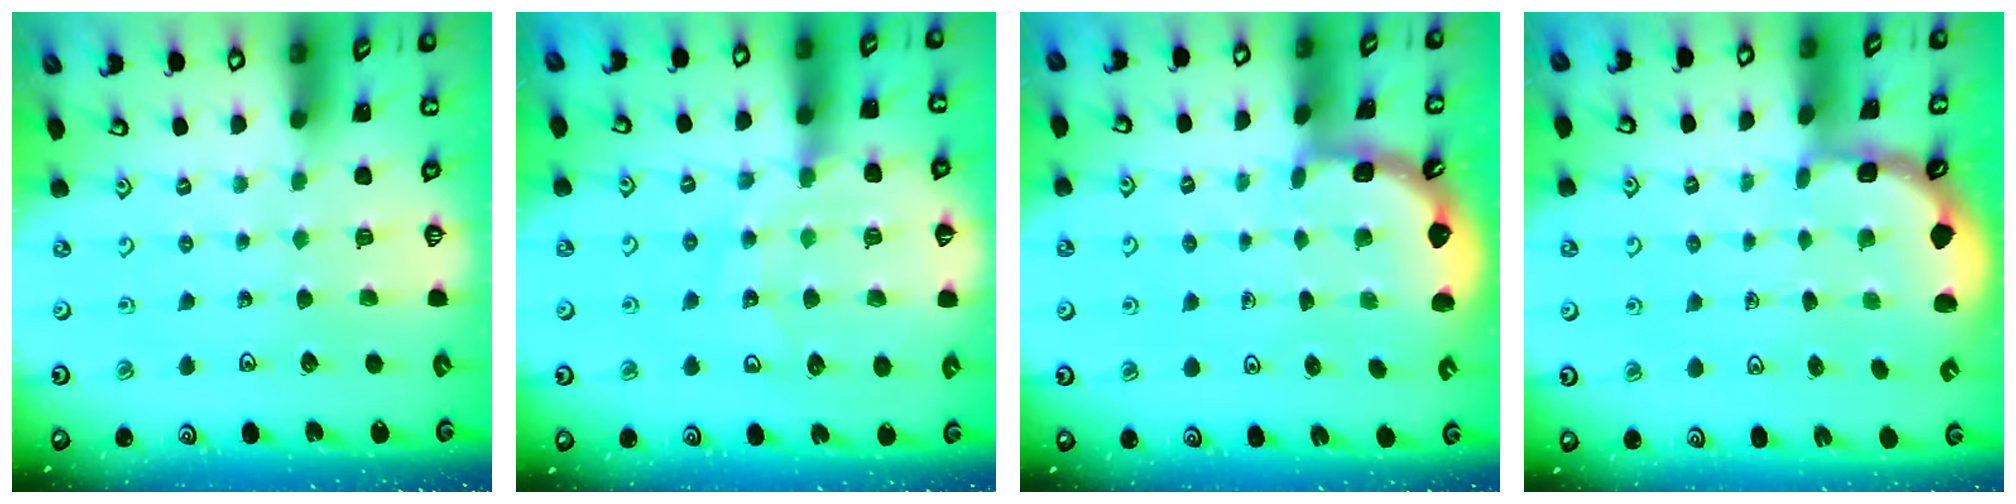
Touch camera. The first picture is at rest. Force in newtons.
{"total": 12.6, "press": 12.6, "slide": 1.4}
{"total": 1.9, "press": 1.9, "slide": 0.2}
{"total": 1.7, "press": 1.6, "slide": 0.5}